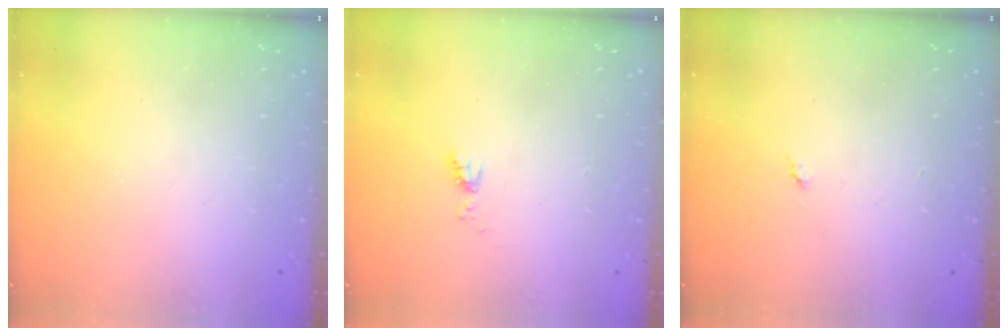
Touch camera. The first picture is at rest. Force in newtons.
{"total": 3.9, "press": 3.9, "slide": 0.6}
{"total": 2.8, "press": 2.8, "slide": 0.4}